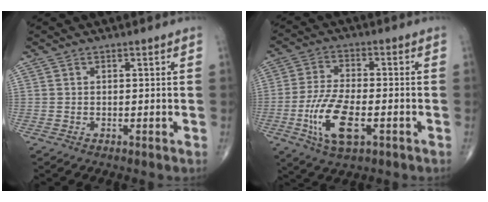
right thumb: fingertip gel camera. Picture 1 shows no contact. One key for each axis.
{"total": 11.3, "fx": -3.7, "fy": 4.8, "fz": 9.5, "tx": -0.196, "ty": 0.007, "tz": -0.068}